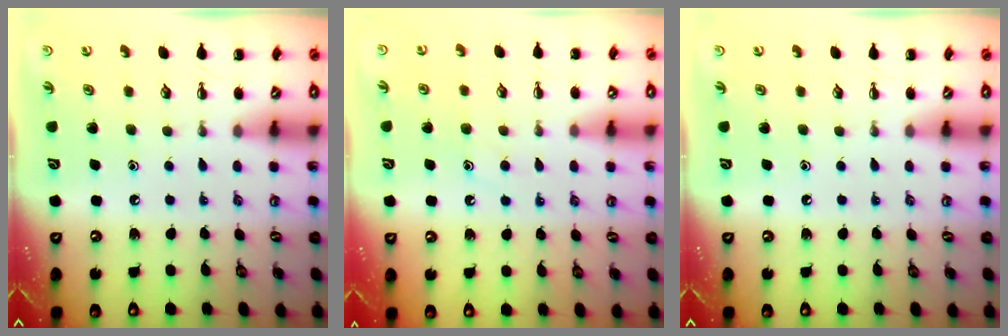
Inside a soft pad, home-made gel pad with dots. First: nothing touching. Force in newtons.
{"total": 7.7, "press": 7.6, "slide": 1.1}
{"total": 0.0}